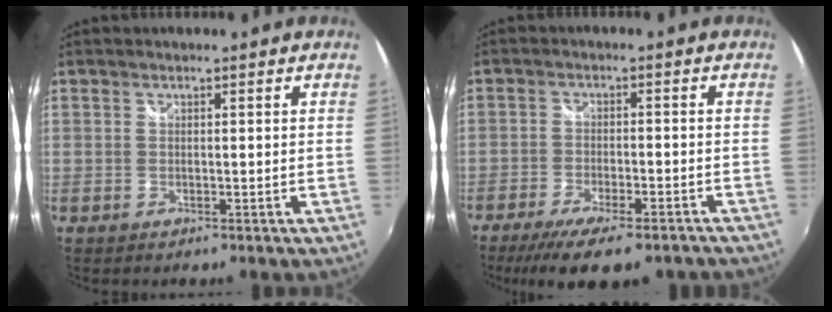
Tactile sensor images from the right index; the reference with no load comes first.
{"total": 15.3, "force": [-11.8, 4.3, 8.7], "torque": [-0.178, -0.044, -0.175]}